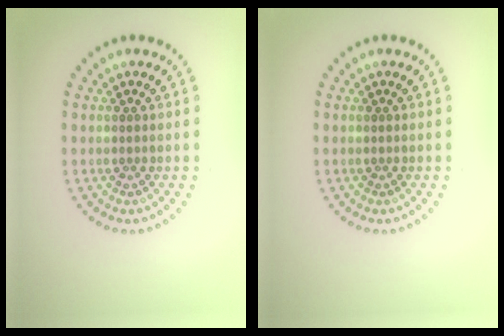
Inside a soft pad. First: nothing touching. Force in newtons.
{"total": 0.0}